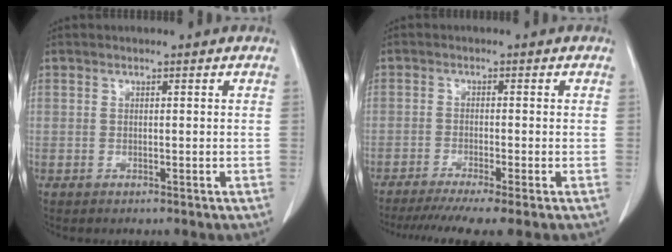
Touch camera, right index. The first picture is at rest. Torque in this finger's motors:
{"motor_torque": [0.81, -0.76, 0.49, 0.13]}